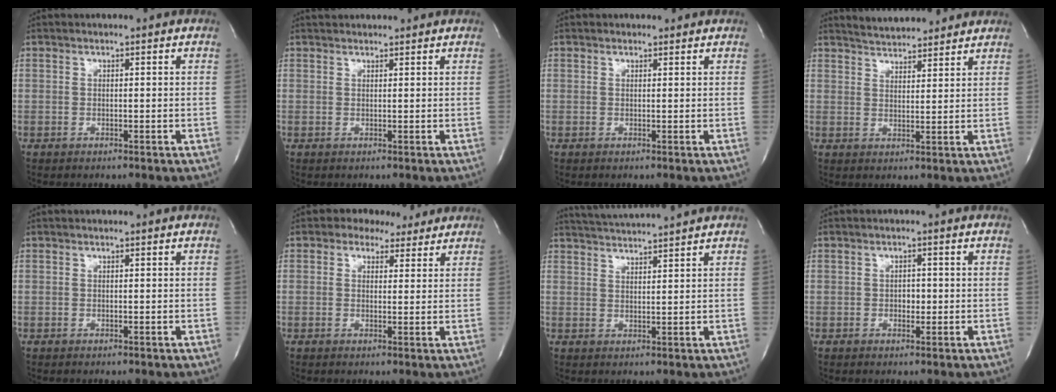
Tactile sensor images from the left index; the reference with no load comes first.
{"total": 4.3, "force": [4.1, 0.9, 1.0], "torque": [-0.014, 0.033, 0.056]}
{"total": 1.3, "force": [1.2, 0.5, 0.0], "torque": [-0.007, 0.003, 0.014]}
{"total": 9.0, "force": [8.4, 1.7, 2.4], "torque": [-0.041, 0.013, 0.122]}
{"total": 0.0}
{"total": 4.9, "force": [3.7, 2.9, 1.1], "torque": [-0.017, 0.015, 0.046]}
{"total": 8.0, "force": [7.6, -1.1, 2.2], "torque": [-0.047, 0.016, 0.120]}
{"total": 1.4, "force": [-0.2, 1.0, 1.0], "torque": [-0.014, 0.003, -0.002]}